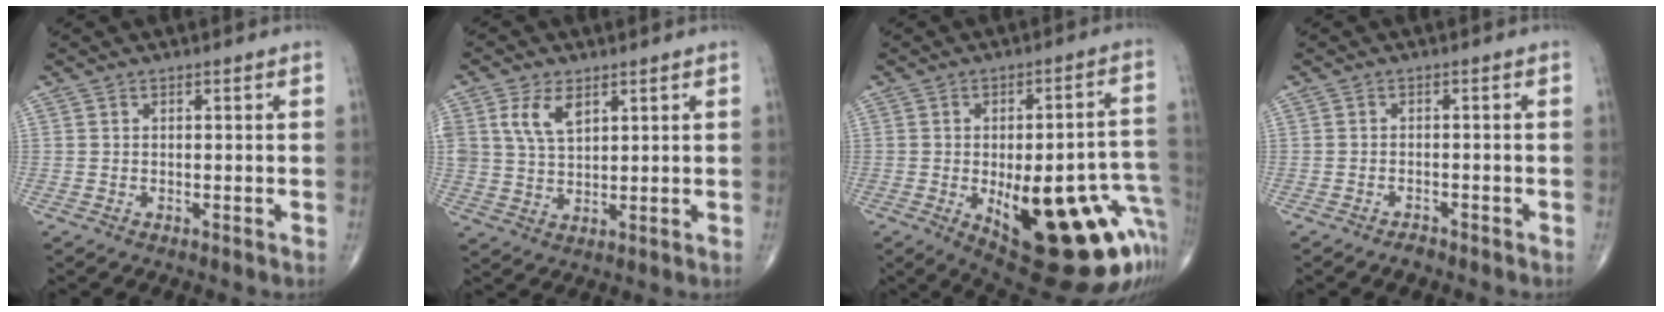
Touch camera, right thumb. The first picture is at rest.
{"total": 6.5, "force": [3.0, 3.6, 4.5], "torque": [-0.080, -0.009, 0.064]}
{"total": 29.9, "force": [-9.0, 11.2, 26.2], "torque": [-0.247, 0.018, -0.092]}
{"total": 1.6, "force": [-1.4, 0.5, 0.5], "torque": [-0.012, 0.007, -0.023]}